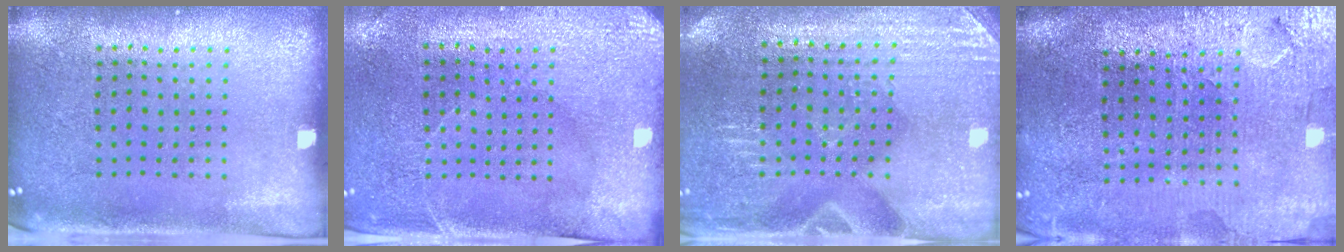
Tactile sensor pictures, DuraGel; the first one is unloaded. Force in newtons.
{"total": 2.9, "press": 2.7, "slide": 1.0}
{"total": 2.9, "press": 2.9, "slide": 0.4}
{"total": 3.7, "press": 3.4, "slide": 1.4}